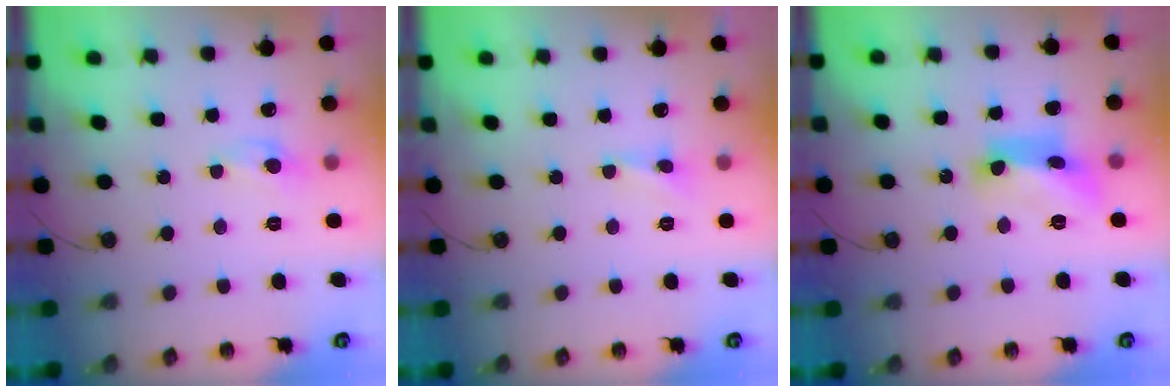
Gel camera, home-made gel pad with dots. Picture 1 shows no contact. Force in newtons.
{"total": 1.2, "press": 1.1, "slide": 0.5}
{"total": 11.6, "press": 11.5, "slide": 0.7}